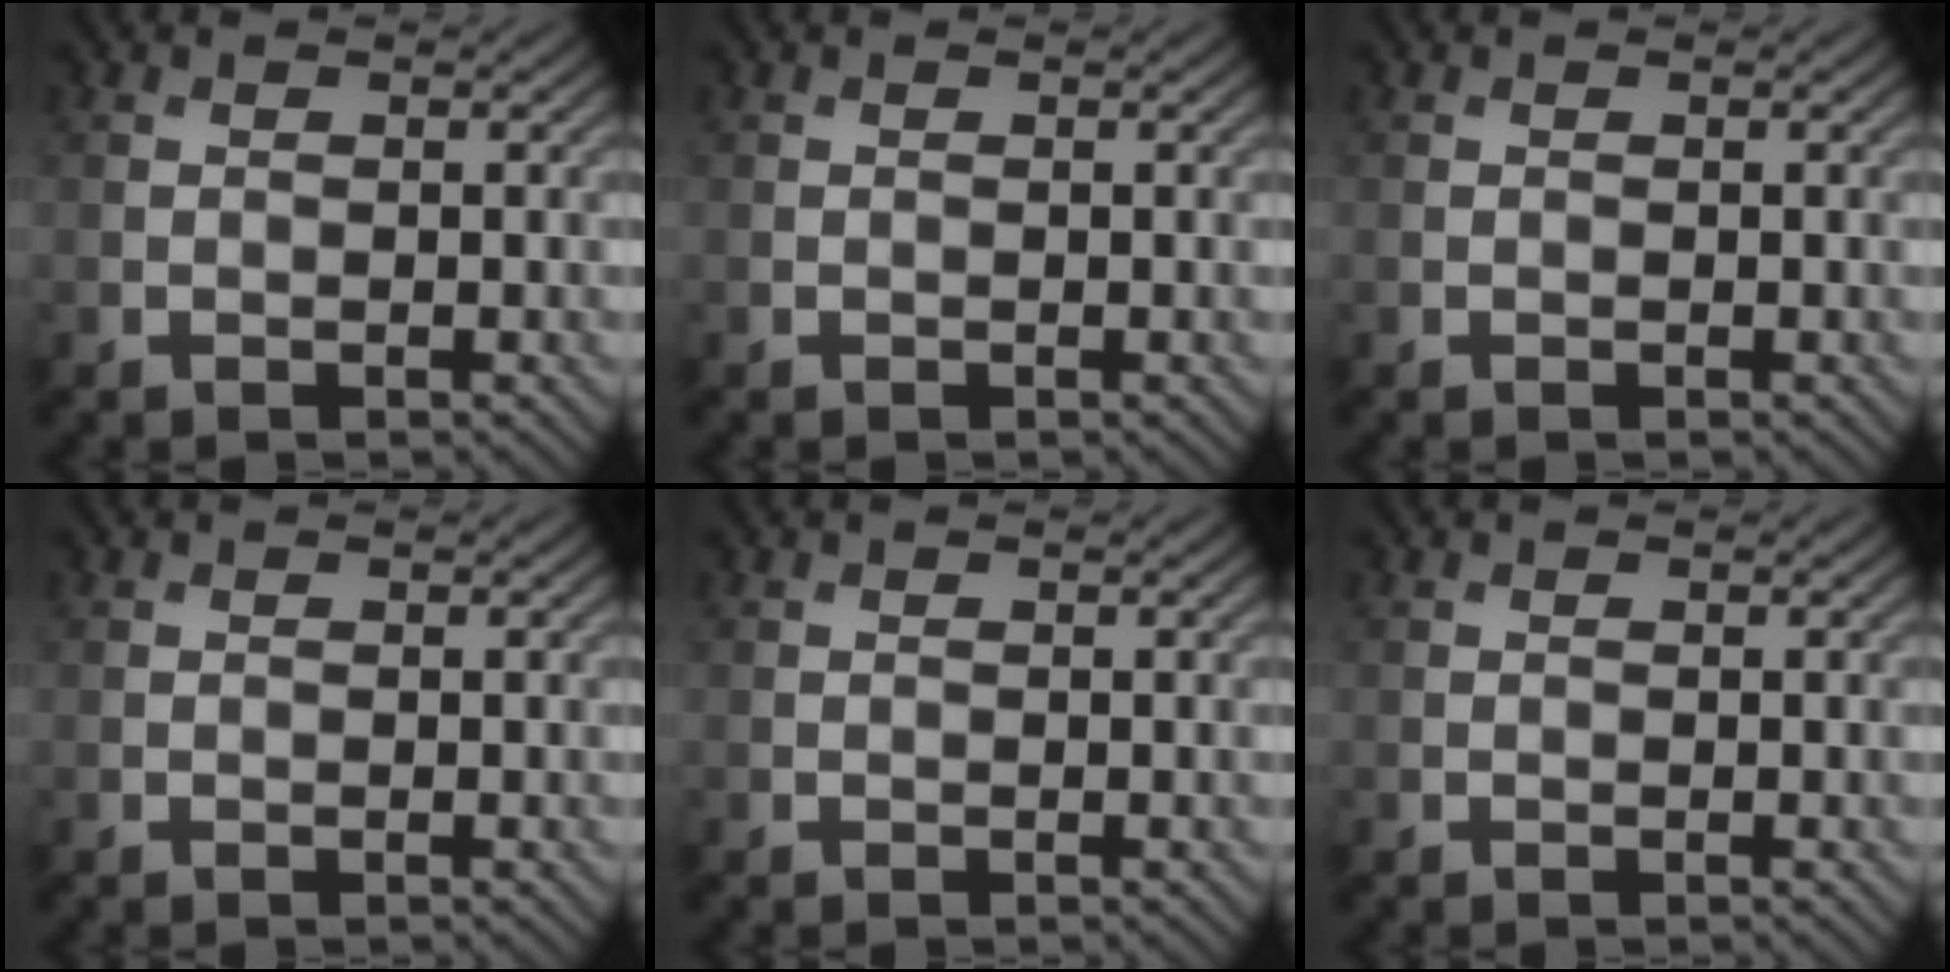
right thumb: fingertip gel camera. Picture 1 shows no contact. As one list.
[{"total": 0.0}, {"total": 0.0}, {"total": 0.0}, {"total": 0.0}, {"total": 0.0}]